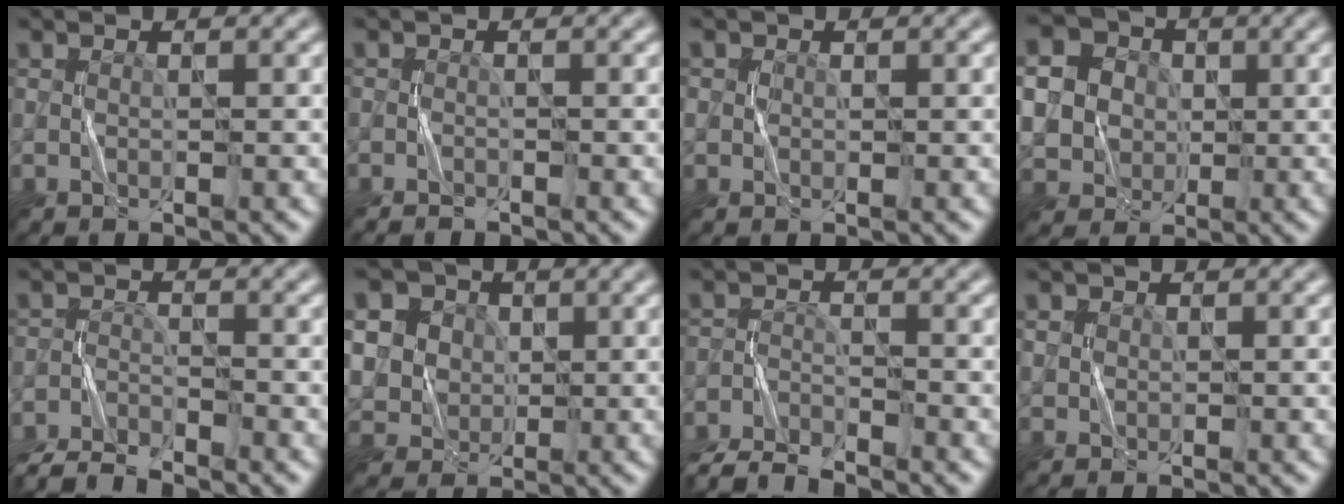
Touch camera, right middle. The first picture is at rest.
{"total": 0.9, "force": [-0.8, 0.3, 0.2], "torque": [-0.003, -0.001, -0.017]}
{"total": 0.9, "force": [0.2, 0.8, 0.3], "torque": [-0.005, 0.003, 0.001]}
{"total": 10.3, "force": [0.6, 9.5, 4.0], "torque": [-0.122, 0.022, 0.003]}
{"total": 4.6, "force": [-4.4, 0.5, 1.2], "torque": [-0.028, -0.007, -0.090]}
{"total": 9.3, "force": [3.1, 7.9, 3.9], "torque": [-0.106, 0.028, 0.042]}
{"total": 5.1, "force": [-4.8, 0.7, 1.5], "torque": [-0.034, -0.009, -0.098]}
{"total": 0.8, "force": [0.2, 0.8, 0.1], "torque": [0.001, 0.000, 0.003]}